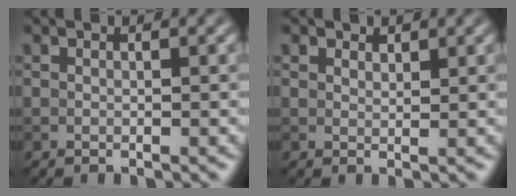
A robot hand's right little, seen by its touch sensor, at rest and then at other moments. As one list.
[{"total": 1.3, "force": [1.1, 0.6, 0.3], "torque": [-0.003, -0.004, 0.015]}]